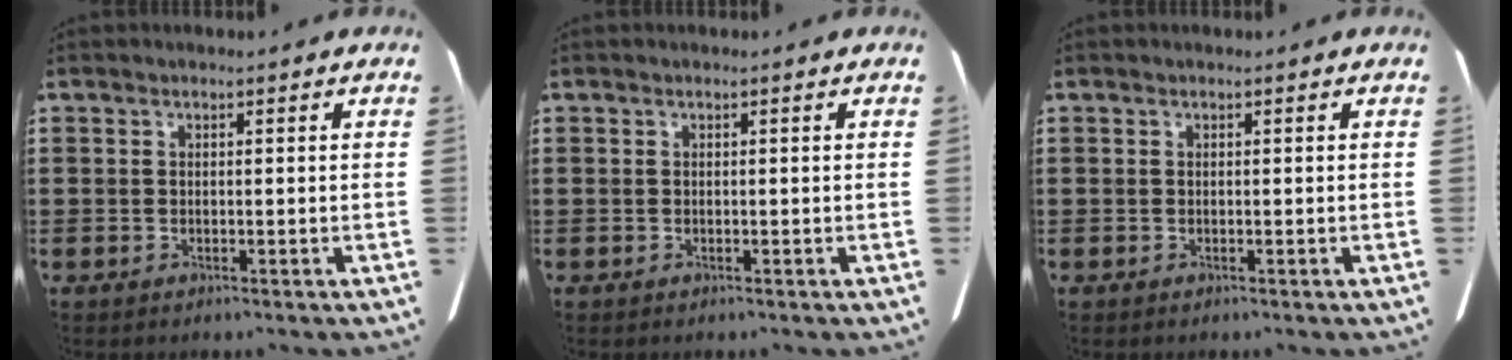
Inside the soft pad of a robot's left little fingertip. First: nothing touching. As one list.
[{"total": 0.0}, {"total": 0.0}]